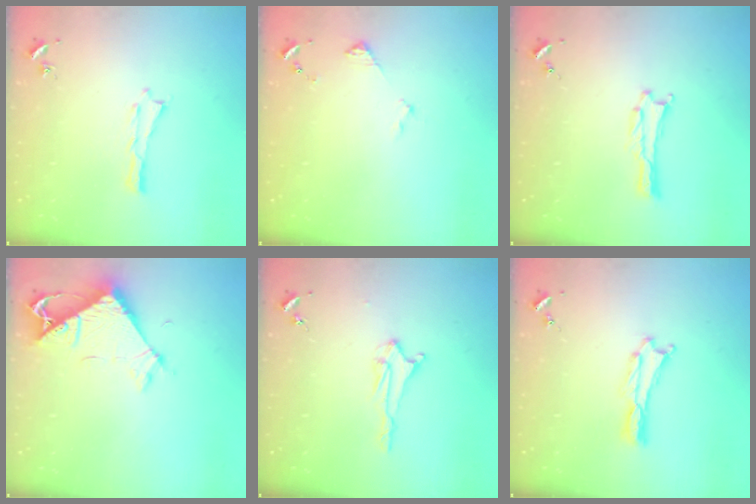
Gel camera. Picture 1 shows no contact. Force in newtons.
{"total": 2.9, "press": 2.9, "slide": 0.3}
{"total": 0.6, "press": 0.6, "slide": 0.1}
{"total": 6.8, "press": 6.8, "slide": 0.6}
{"total": 2.1, "press": 2.0, "slide": 0.4}
{"total": 0.0}